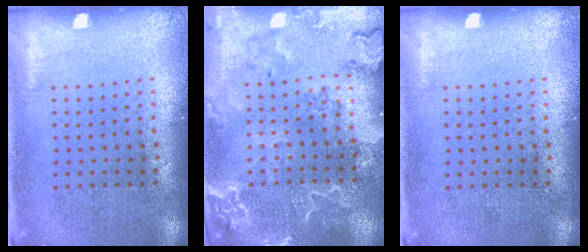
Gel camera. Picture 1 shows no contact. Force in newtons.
{"total": 2.6, "press": 2.5, "slide": 0.9}
{"total": 0.0}